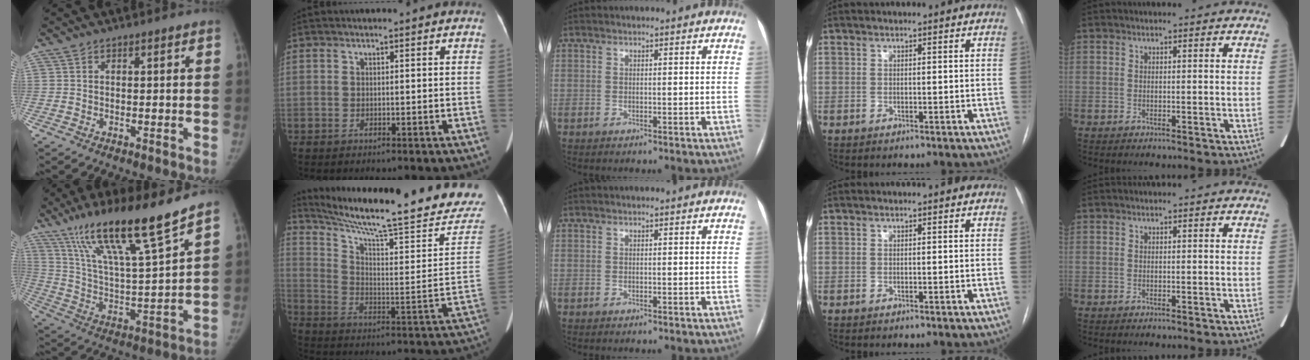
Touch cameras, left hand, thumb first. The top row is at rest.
{"thumb": {"total": 19.2, "force": [13.7, 1.3, 13.4], "torque": [-0.218, -0.069, 0.247]}, "index": {"total": 26.4, "force": [23.3, 1.1, 12.4], "torque": [-0.201, -0.092, 0.306]}}